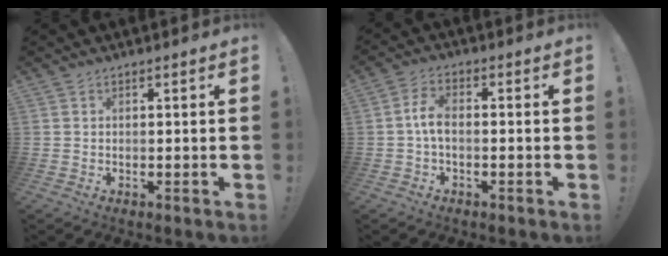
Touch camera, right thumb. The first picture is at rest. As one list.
[{"total": 5.3, "force": [-0.6, 2.6, 4.6], "torque": [-0.102, 0.007, -0.009]}]